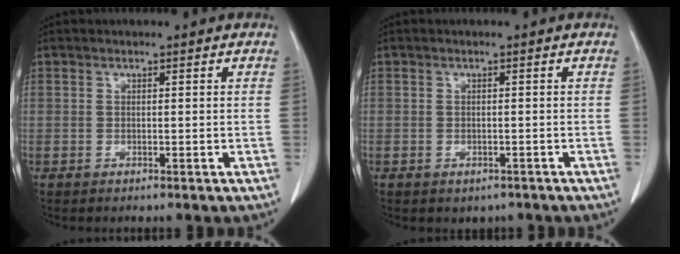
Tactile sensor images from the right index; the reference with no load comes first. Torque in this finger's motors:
{"motor_torque": [0.06, -0.06, 0.04, 0.01]}